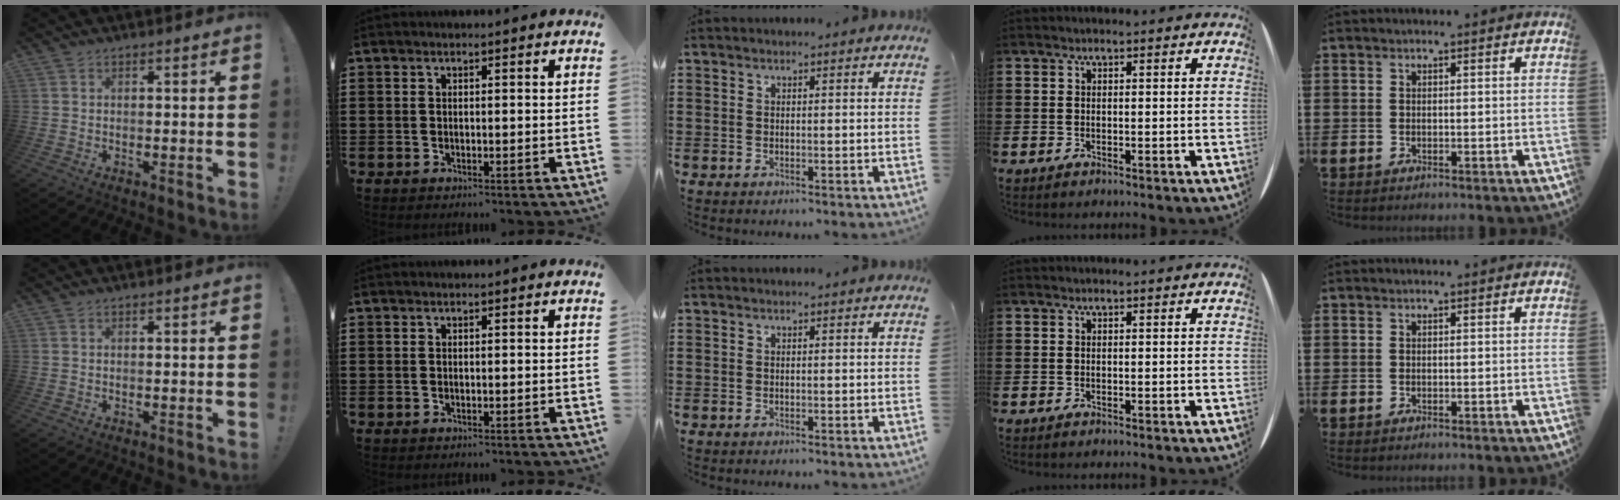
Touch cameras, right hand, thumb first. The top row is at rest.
{}